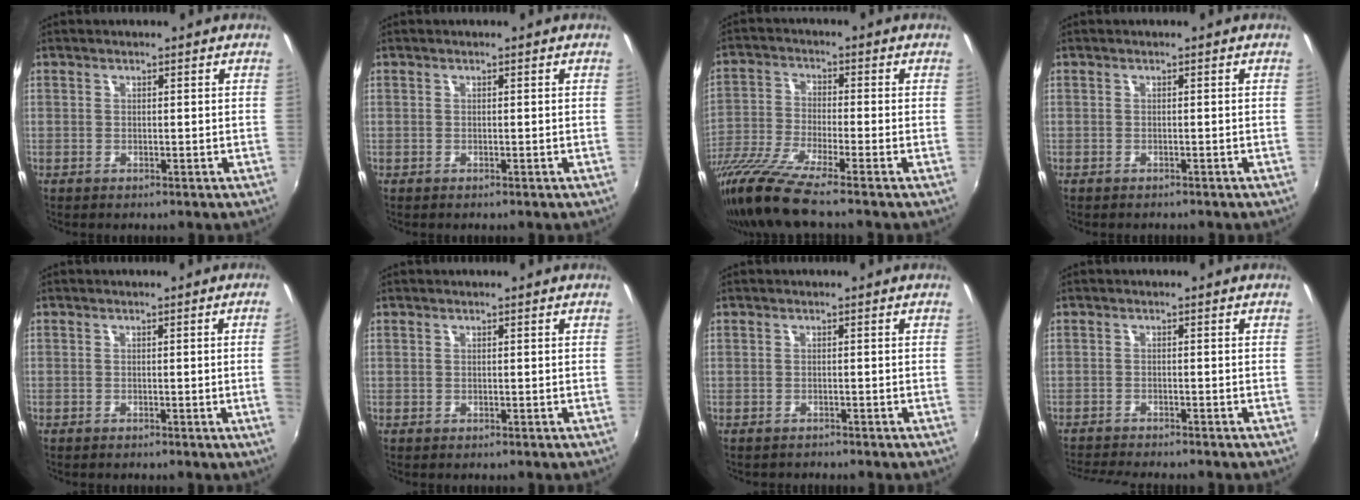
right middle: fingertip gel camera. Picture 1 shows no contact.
{"total": 0.0}
{"total": 13.3, "force": [-10.6, -0.5, 8.1], "torque": [-0.175, -0.045, -0.203]}
{"total": 1.0, "force": [-1.0, 0.4, 0.1], "torque": [-0.007, -0.003, -0.014]}
{"total": 2.2, "force": [-0.2, -1.4, 1.8], "torque": [-0.025, -0.012, 0.003]}
{"total": 0.0}
{"total": 0.9, "force": [-0.9, 0.2, -0.2], "torque": [-0.001, 0.001, -0.015]}
{"total": 5.7, "force": [-5.4, 0.0, 1.7], "torque": [-0.050, -0.018, -0.094]}